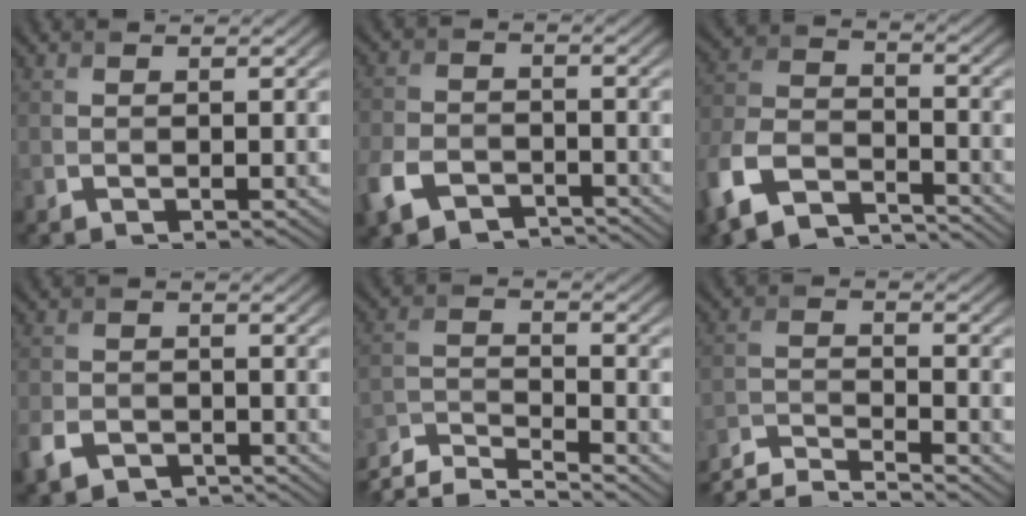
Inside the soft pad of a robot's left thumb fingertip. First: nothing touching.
{"total": 6.9, "force": [-4.5, 3.9, 3.5], "torque": [-0.085, -0.009, -0.096]}
{"total": 12.0, "force": [-8.2, 5.8, 6.5], "torque": [-0.158, -0.014, -0.159]}
{"total": 4.6, "force": [-3.1, 2.6, 2.1], "torque": [-0.048, -0.004, -0.064]}
{"total": 7.3, "force": [-5.8, 1.5, 4.0], "torque": [-0.093, -0.010, -0.118]}
{"total": 7.1, "force": [-6.2, 1.1, 3.3], "torque": [-0.072, -0.009, -0.122]}